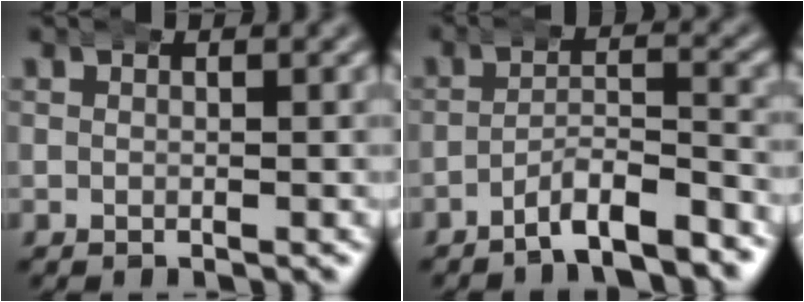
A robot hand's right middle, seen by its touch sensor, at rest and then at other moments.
{"total": 5.7, "force": [-4.9, 1.7, 2.3], "torque": [-0.023, -0.004, -0.084]}